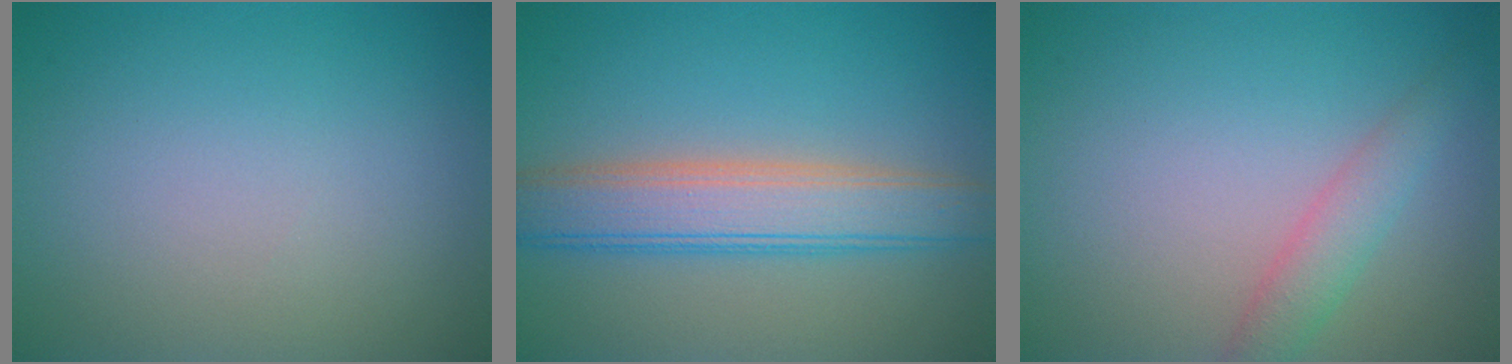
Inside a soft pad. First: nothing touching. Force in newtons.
{"total": 6.9, "press": 6.9, "slide": 0.3}
{"total": 2.4, "press": 2.4, "slide": 0.1}